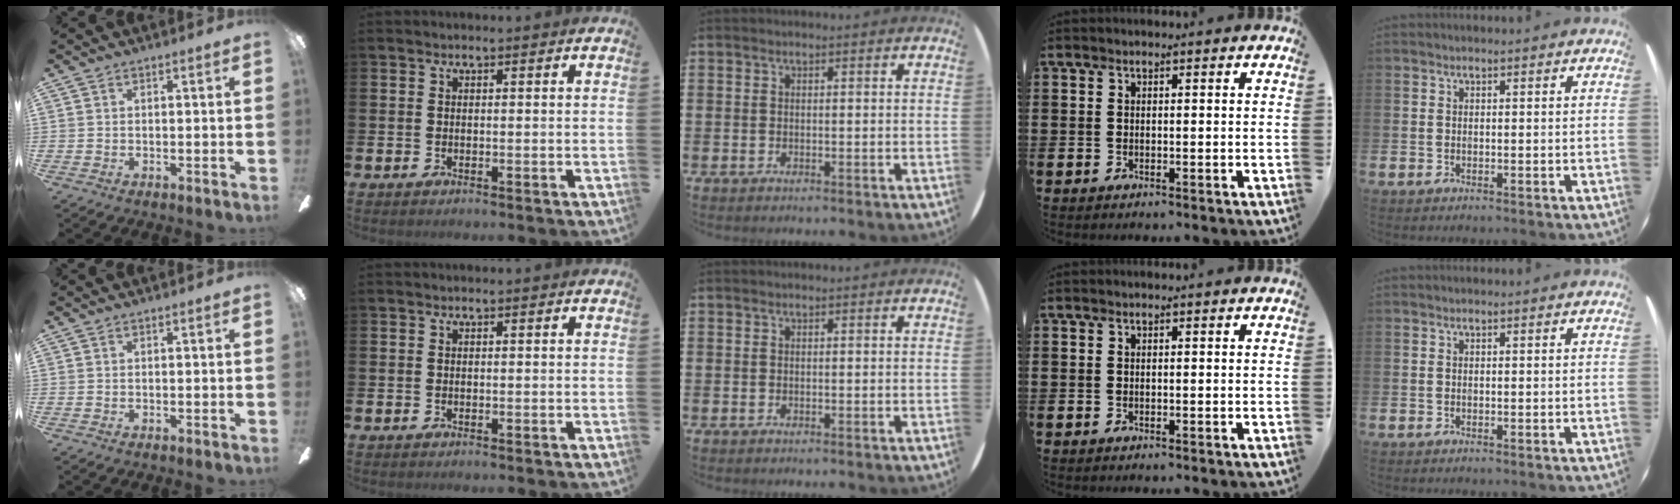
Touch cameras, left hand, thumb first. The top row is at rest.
{}